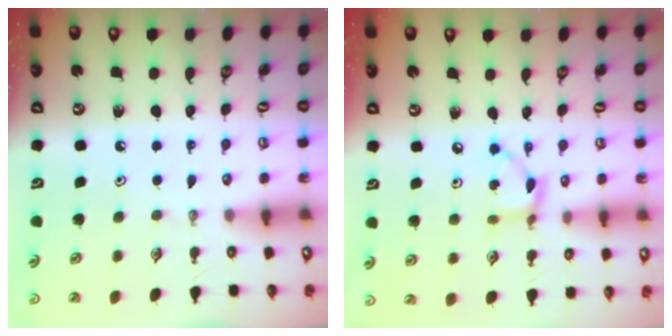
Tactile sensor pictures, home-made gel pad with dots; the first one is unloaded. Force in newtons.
{"total": 5.2, "press": 5.2, "slide": 0.3}